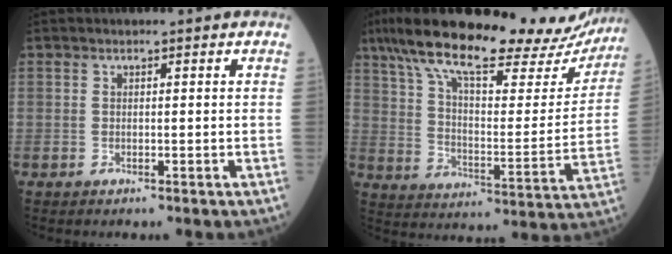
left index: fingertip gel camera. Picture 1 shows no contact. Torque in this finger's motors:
{"motor_torque": [0.97, -1.17, 0.80, 0.13]}